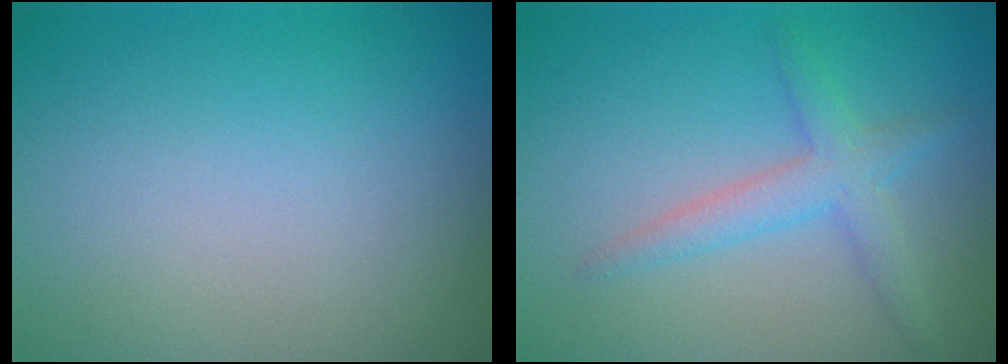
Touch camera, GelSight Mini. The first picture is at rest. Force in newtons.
{"total": 2.9, "press": 2.9, "slide": 0.1}